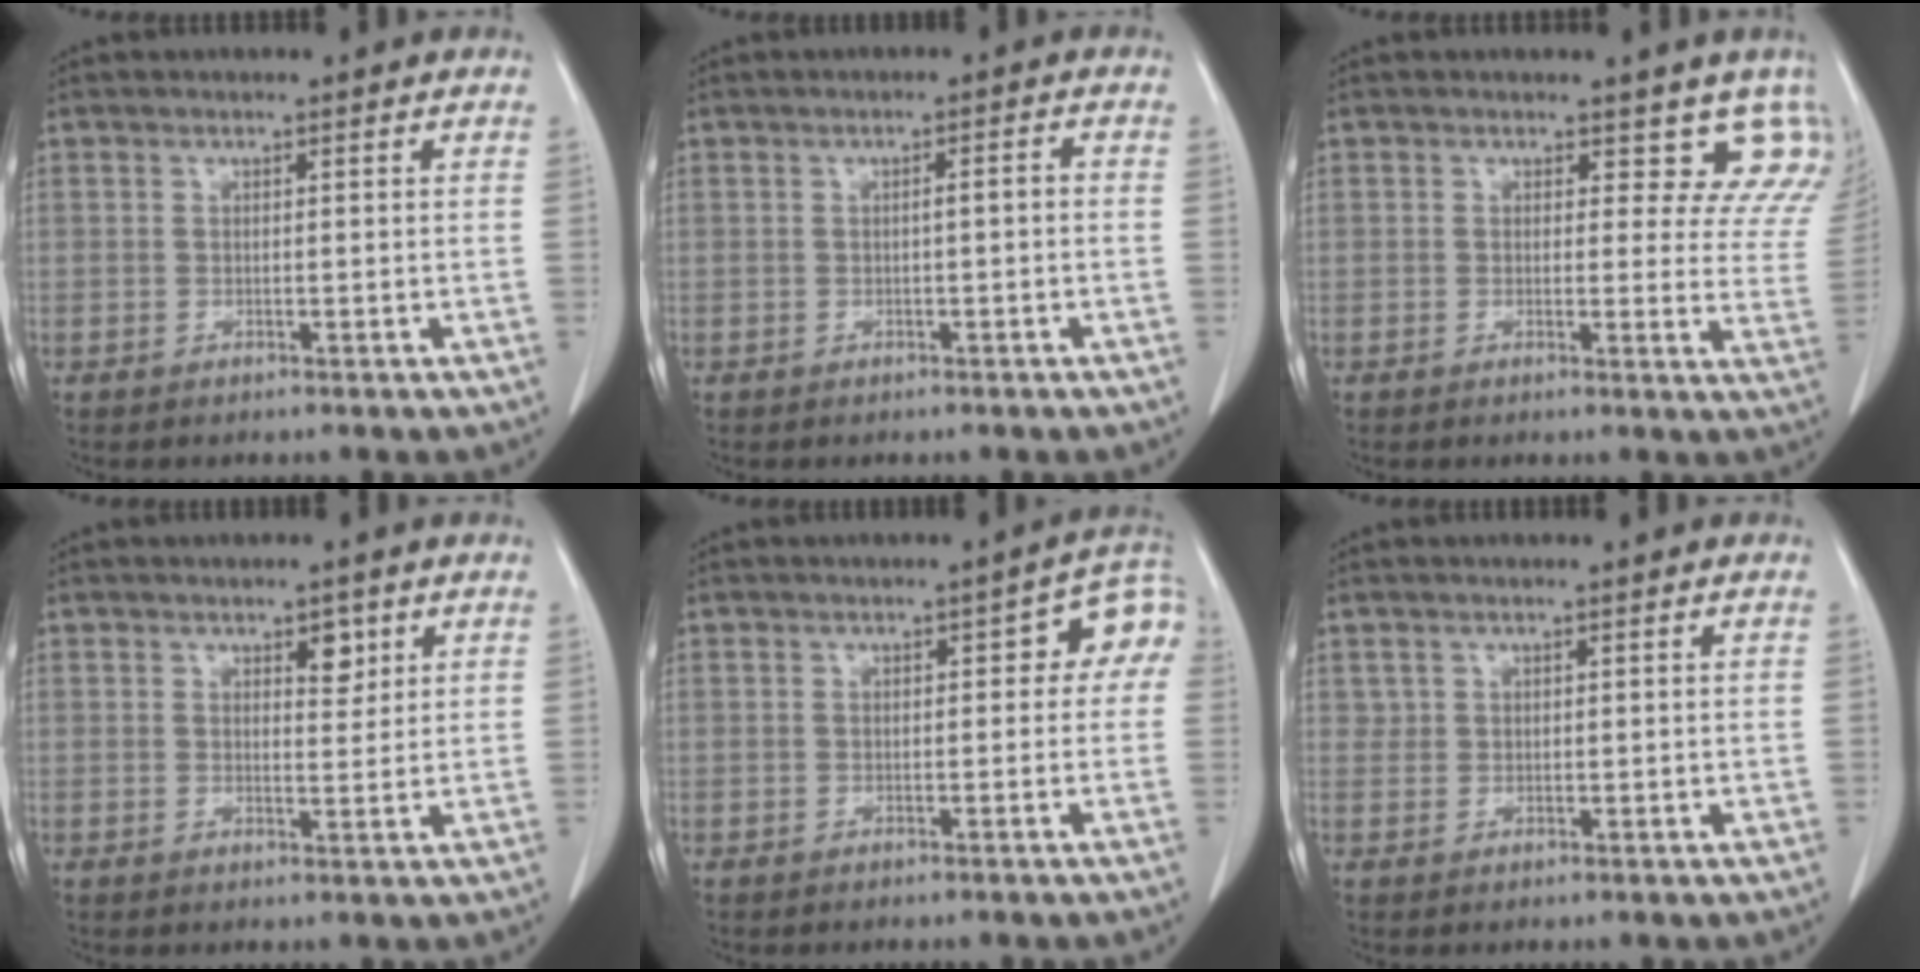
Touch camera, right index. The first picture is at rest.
{"total": 1.4, "force": [-0.3, 0.2, 1.4], "torque": [-0.022, 0.003, -0.003]}
{"total": 7.7, "force": [6.6, 3.7, 1.4], "torque": [0.021, -0.015, 0.040]}
{"total": 2.7, "force": [1.5, 1.3, 1.9], "torque": [-0.024, -0.004, 0.024]}
{"total": 5.6, "force": [0.8, 2.6, 4.9], "torque": [-0.053, 0.030, 0.006]}
{"total": 1.3, "force": [0.8, 1.1, 0.2], "torque": [0.009, 0.001, 0.012]}